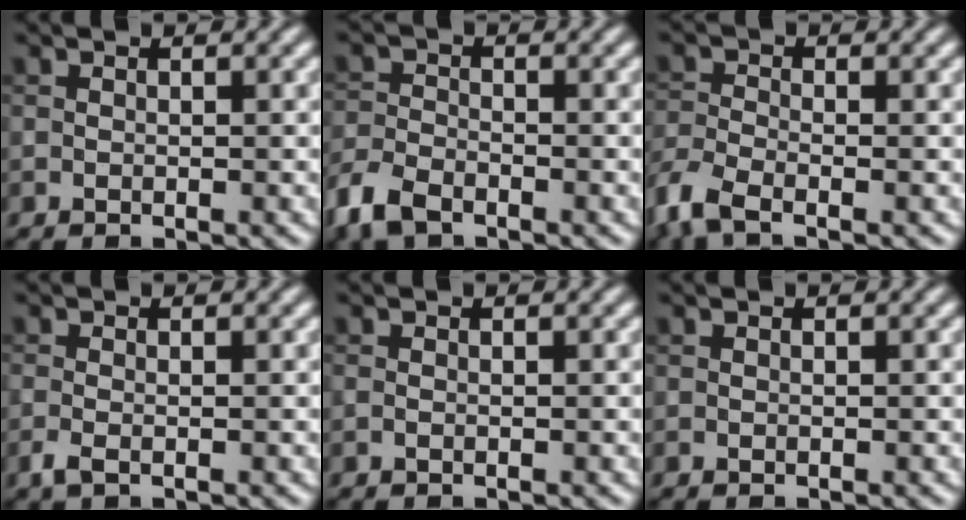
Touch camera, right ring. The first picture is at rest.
{"total": 4.2, "force": [-3.0, 2.0, 2.1], "torque": [-0.048, -0.007, -0.072]}
{"total": 4.1, "force": [-2.9, 1.6, 2.5], "torque": [-0.064, -0.012, -0.074]}
{"total": 1.1, "force": [-0.6, 0.4, 0.9], "torque": [-0.022, -0.005, -0.013]}
{"total": 0.0}
{"total": 0.0}